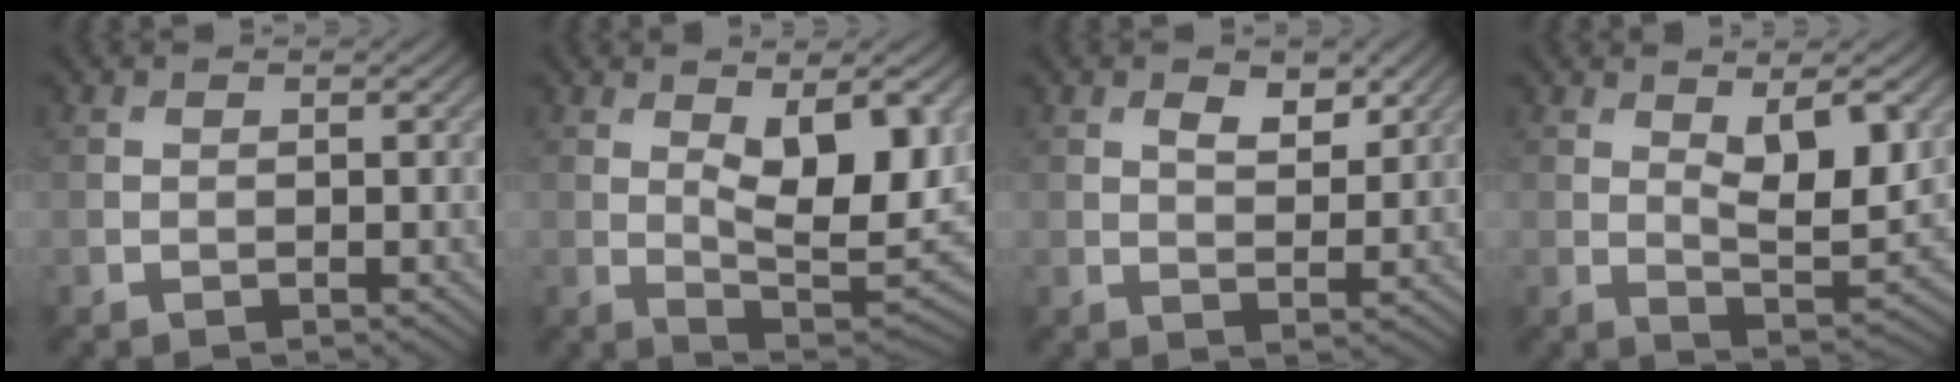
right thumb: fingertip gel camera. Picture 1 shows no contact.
{"total": 12.1, "force": [3.1, 4.8, 10.6], "torque": [-0.178, -0.008, 0.054]}
{"total": 3.3, "force": [1.8, 1.7, 2.2], "torque": [-0.041, -0.007, 0.035]}
{"total": 7.9, "force": [2.4, 3.0, 7.0], "torque": [-0.121, -0.010, 0.046]}